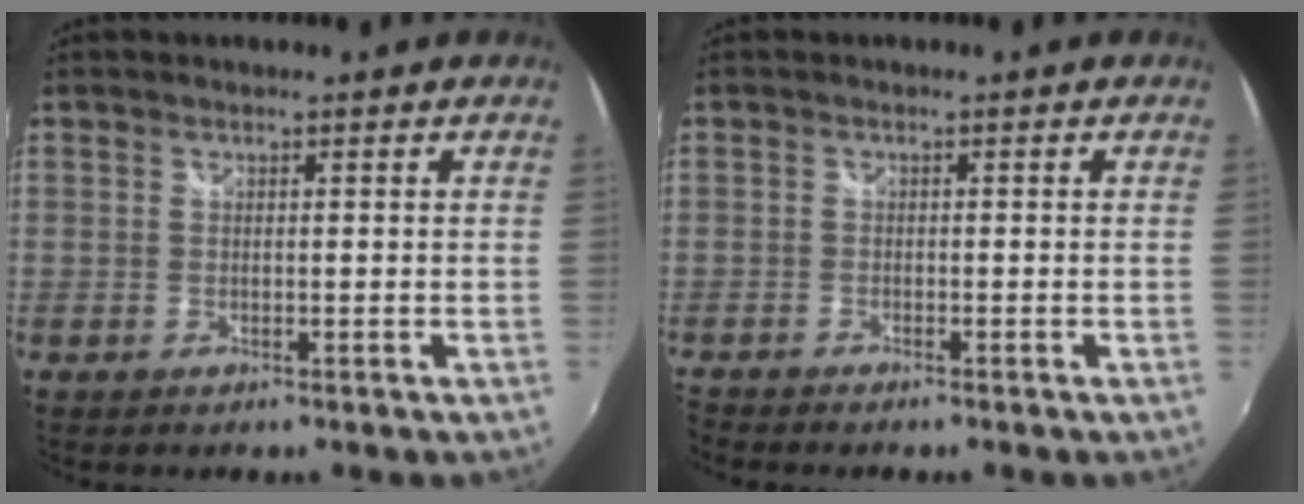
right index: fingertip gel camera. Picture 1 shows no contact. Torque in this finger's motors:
{"motor_torque": [0.20, 0.00, 0.04, 0.00]}